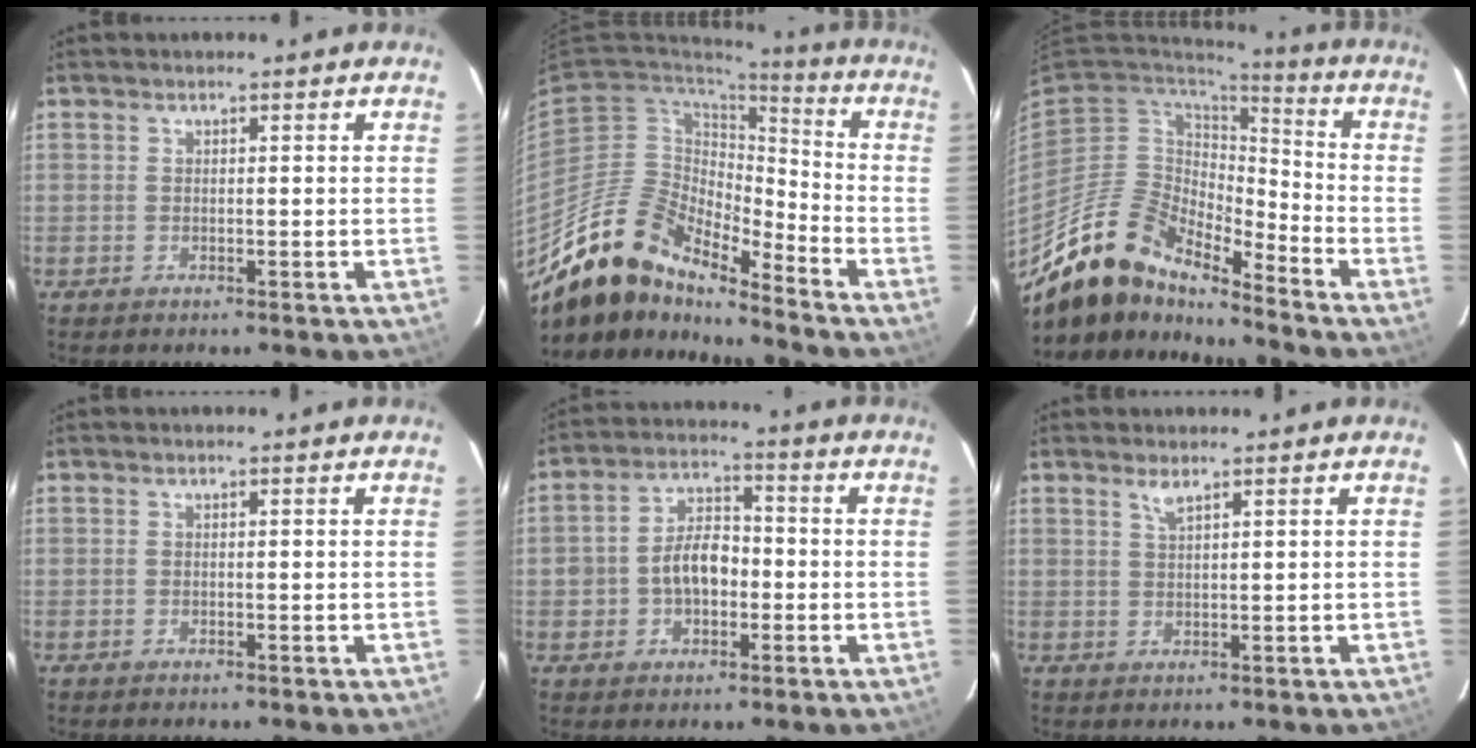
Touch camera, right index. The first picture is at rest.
{"total": 17.6, "force": [-15.2, 5.3, 7.0], "torque": [-0.121, 0.003, -0.286]}
{"total": 16.5, "force": [-14.5, 4.8, 6.1], "torque": [-0.113, -0.001, -0.276]}
{"total": 0.0}
{"total": 7.8, "force": [-1.5, 5.4, 5.4], "torque": [-0.100, 0.023, -0.017]}
{"total": 1.8, "force": [1.4, 0.0, 1.1], "torque": [-0.023, 0.000, 0.026]}